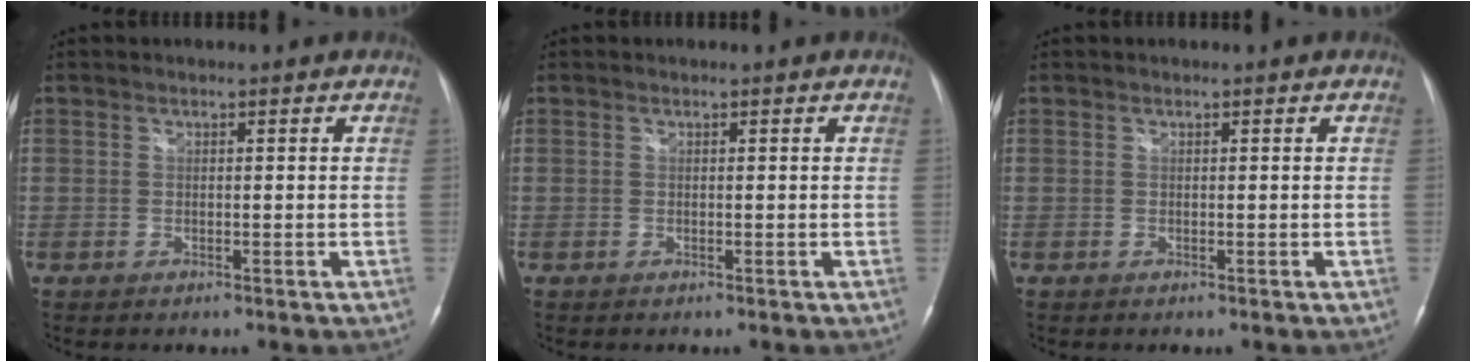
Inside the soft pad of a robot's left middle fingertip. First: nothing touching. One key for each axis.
{"total": 0.0}
{"total": 0.0}